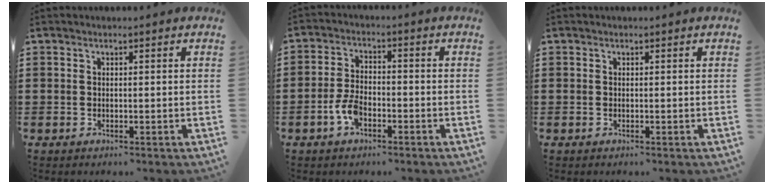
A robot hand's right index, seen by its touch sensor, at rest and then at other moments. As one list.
[{"total": 4.4, "force": [-2.1, 2.0, 3.3], "torque": [-0.085, -0.007, -0.044]}, {"total": 0.0}]